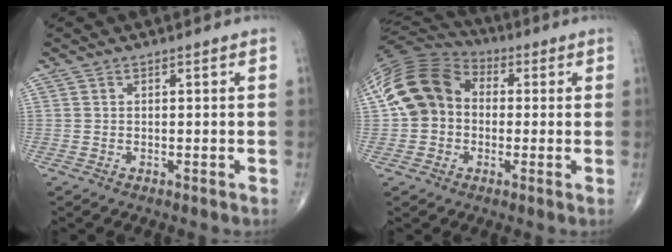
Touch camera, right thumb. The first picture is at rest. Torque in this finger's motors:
{"motor_torque": [-0.01, 2.12, 0.94, -0.06, 0.21]}